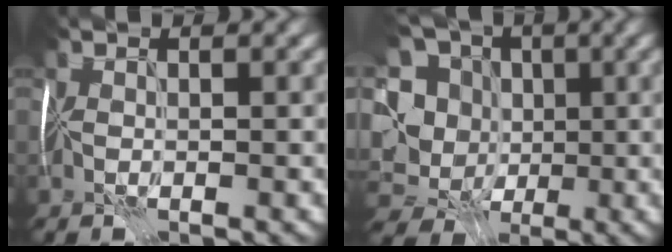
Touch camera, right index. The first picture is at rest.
{"total": 13.0, "force": [-1.0, 11.2, 6.5], "torque": [-0.151, 0.015, -0.027]}